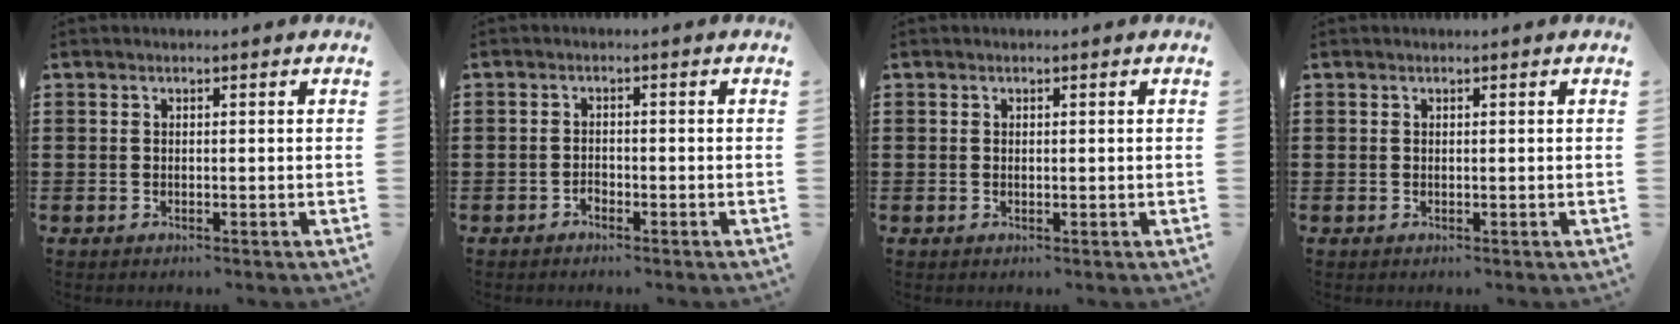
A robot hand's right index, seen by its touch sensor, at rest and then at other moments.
{"total": 1.2, "force": [-1.1, 0.5, 0.3], "torque": [-0.010, 0.000, -0.023]}
{"total": 0.0}
{"total": 0.0}